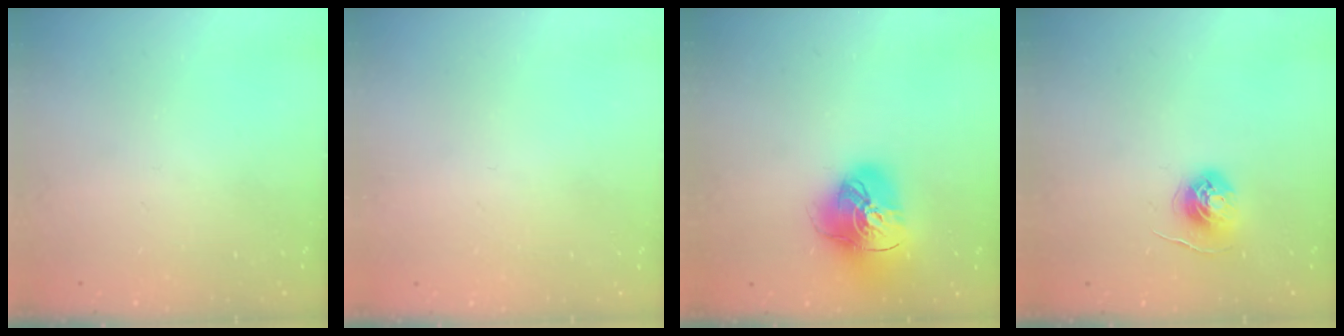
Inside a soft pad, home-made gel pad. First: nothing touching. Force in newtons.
{"total": 0.9, "press": 0.9, "slide": 0.1}
{"total": 16.2, "press": 16.1, "slide": 1.7}
{"total": 5.7, "press": 5.7, "slide": 0.5}